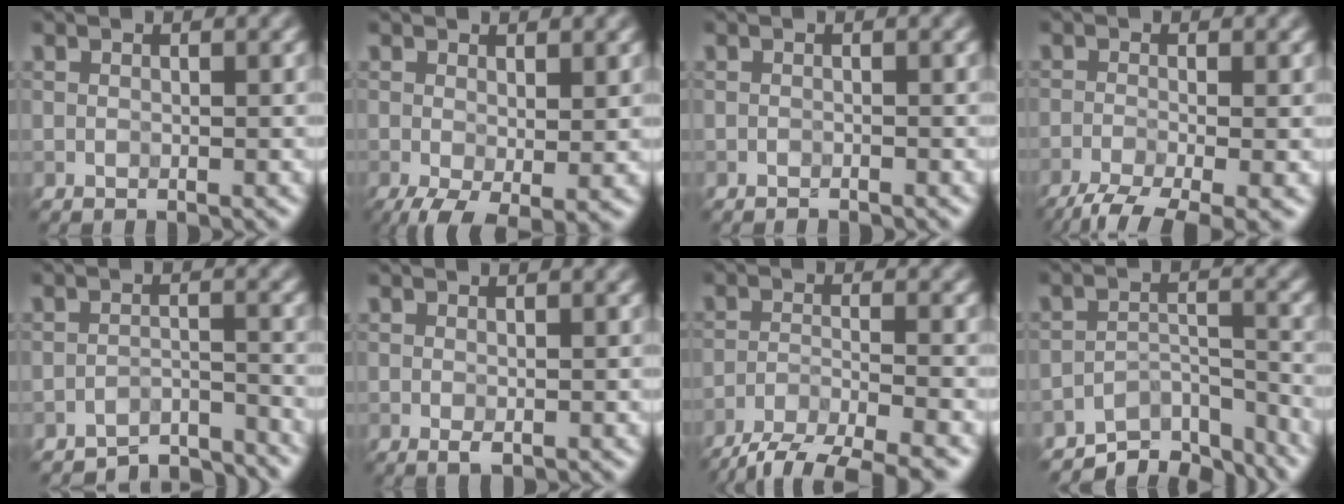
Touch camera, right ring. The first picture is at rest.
{"total": 3.8, "force": [-1.0, 1.5, 3.4], "torque": [-0.067, -0.016, -0.016]}
{"total": 0.6, "force": [-0.6, 0.0, 0.1], "torque": [0.003, 0.000, -0.011]}
{"total": 5.9, "force": [-3.9, 1.4, 4.2], "torque": [-0.066, -0.012, -0.077]}
{"total": 4.1, "force": [-4.0, 0.6, 0.6], "torque": [-0.006, 0.001, -0.065]}
{"total": 0.8, "force": [-0.2, 0.3, 0.7], "torque": [-0.012, -0.004, -0.001]}
{"total": 7.0, "force": [-5.7, 1.5, 3.7], "torque": [-0.062, -0.013, -0.098]}
{"total": 6.2, "force": [-5.7, 1.8, 1.8], "torque": [-0.016, -0.011, -0.092]}